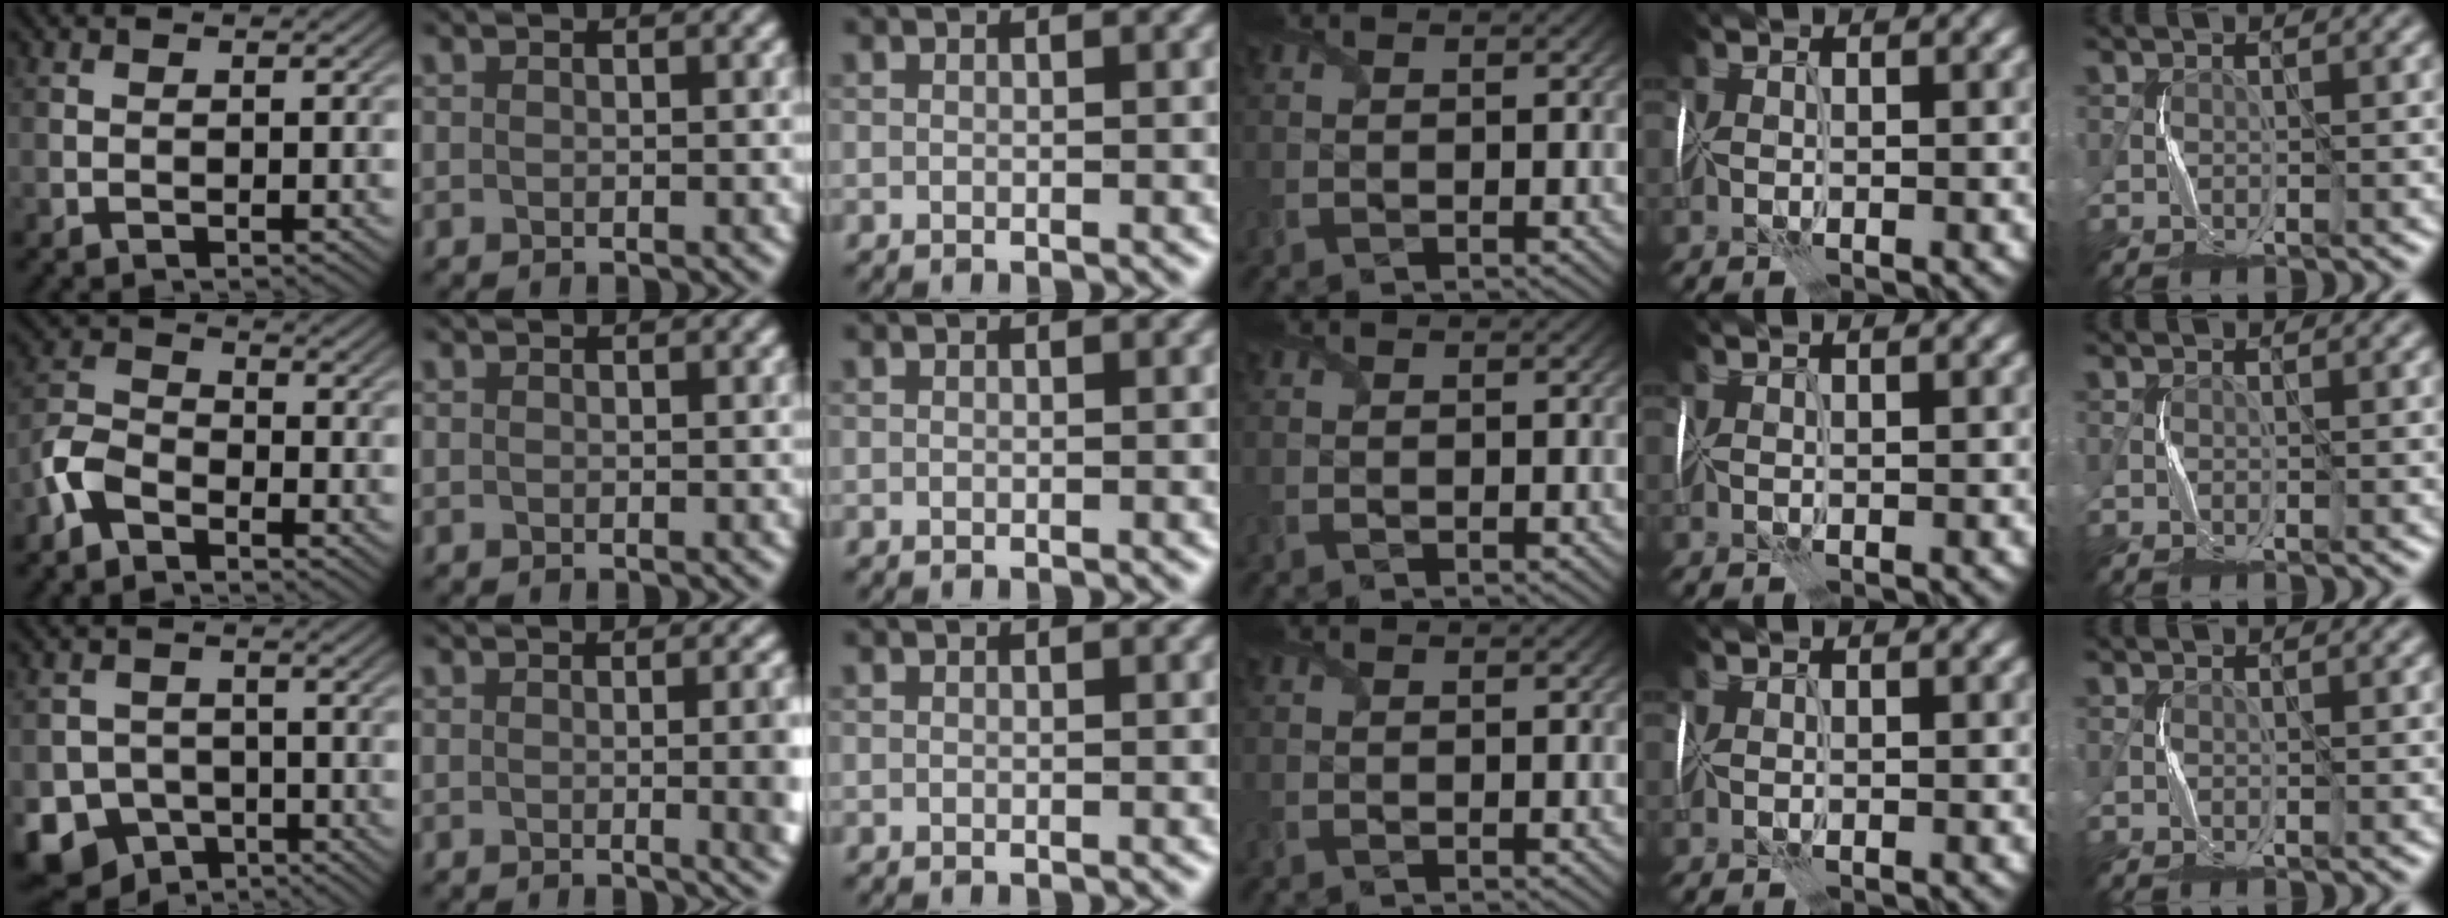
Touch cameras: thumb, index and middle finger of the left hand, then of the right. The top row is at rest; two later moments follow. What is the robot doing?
{"motion": "fold", "object": "tissue"}